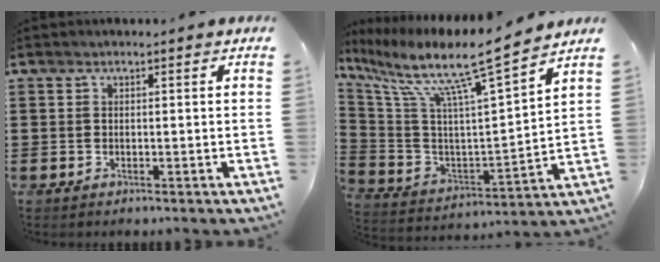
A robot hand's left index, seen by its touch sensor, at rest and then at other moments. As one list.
[{"total": 11.9, "force": [8.8, 0.5, 7.9], "torque": [-0.176, -0.062, 0.137]}]